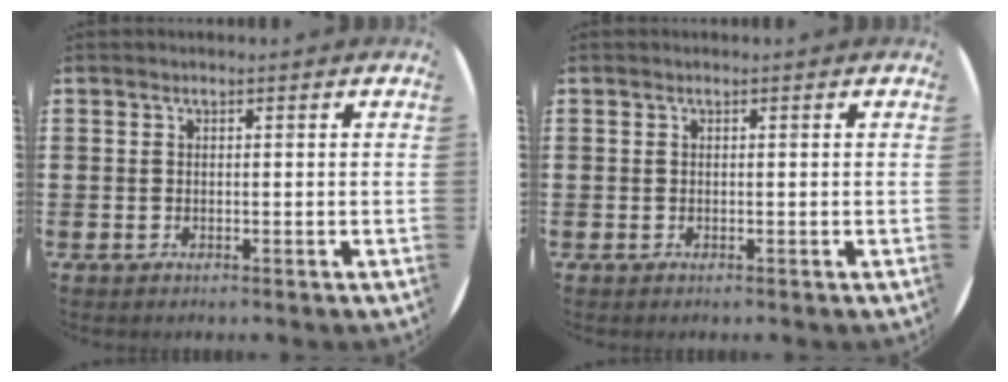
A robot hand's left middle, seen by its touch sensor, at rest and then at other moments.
{"total": 0.0}